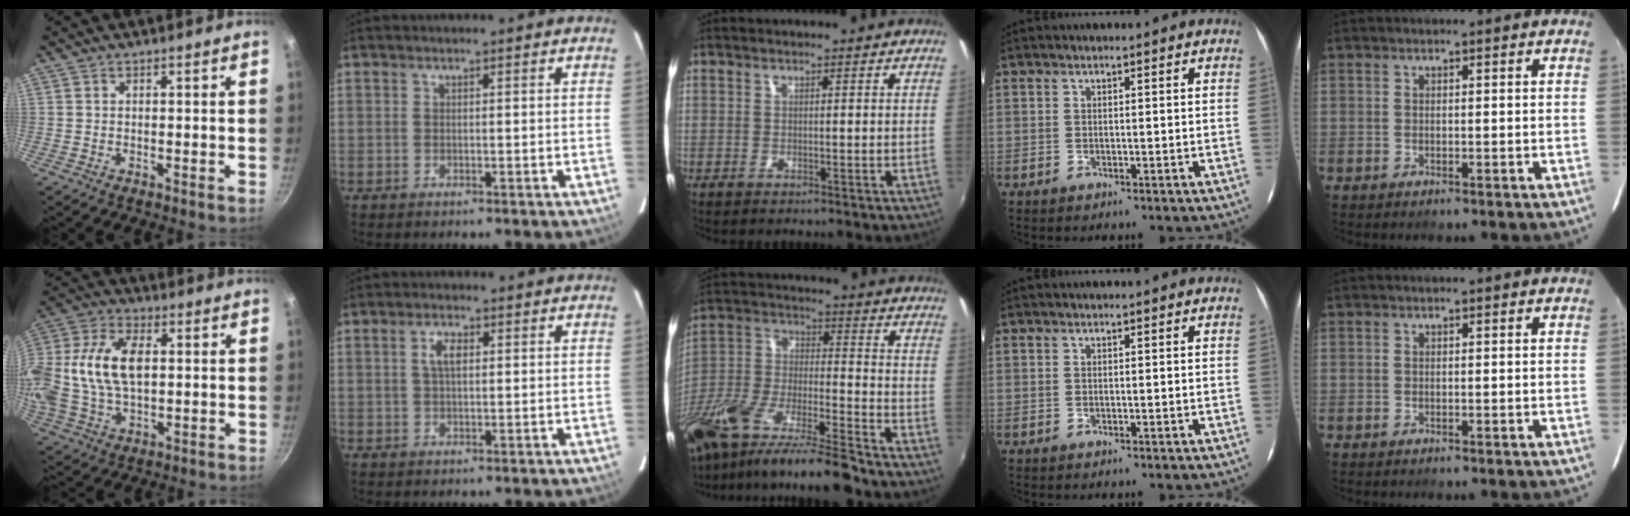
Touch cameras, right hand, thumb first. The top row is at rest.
{"thumb": {"total": 18.6, "force": [2.0, 11.3, 14.6], "torque": [-0.308, 0.023, 0.029]}, "index": {"total": 3.3, "force": [0.8, 1.5, 2.8], "torque": [-0.055, 0.007, 0.017]}, "middle": {"total": 21.2, "force": [-16.8, 2.7, 12.8], "torque": [-0.240, -0.039, -0.303]}}